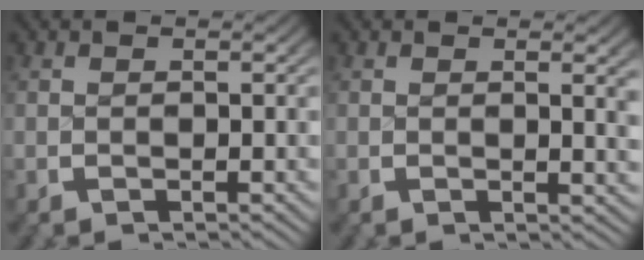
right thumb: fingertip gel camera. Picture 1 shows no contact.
{"total": 1.6, "force": [0.6, 0.1, 1.5], "torque": [-0.021, -0.004, 0.009]}